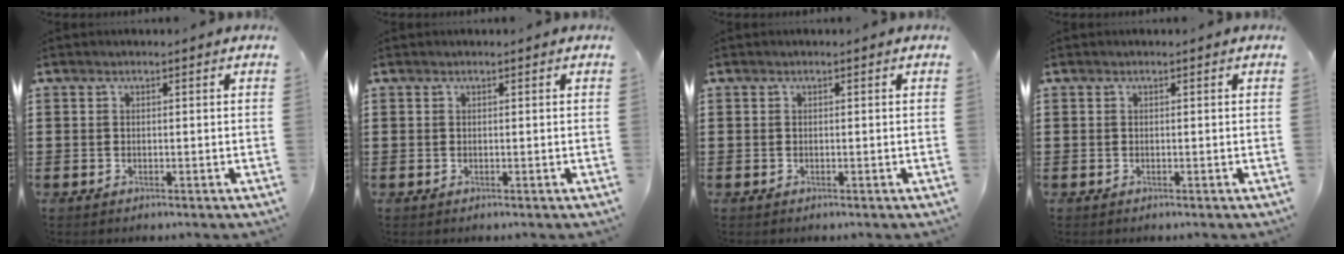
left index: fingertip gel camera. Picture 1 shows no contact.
{"total": 0.0}
{"total": 0.0}
{"total": 0.0}